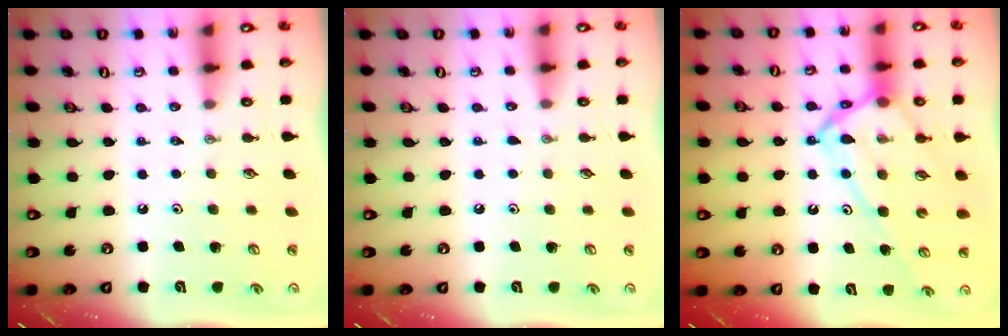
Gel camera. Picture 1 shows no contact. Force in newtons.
{"total": 2.8, "press": 2.8, "slide": 0.3}
{"total": 15.1, "press": 15.1, "slide": 1.6}